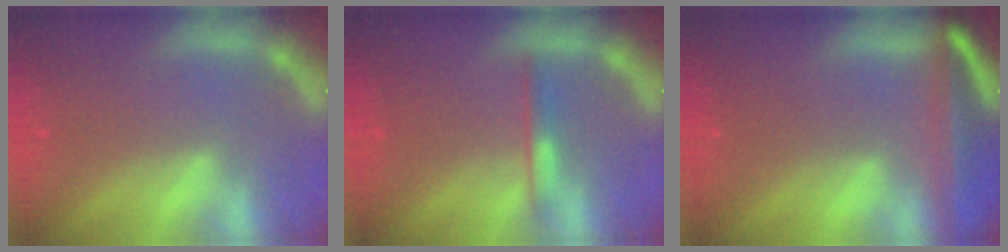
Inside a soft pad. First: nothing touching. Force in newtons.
{"total": 2.0}
{"total": 9.0}